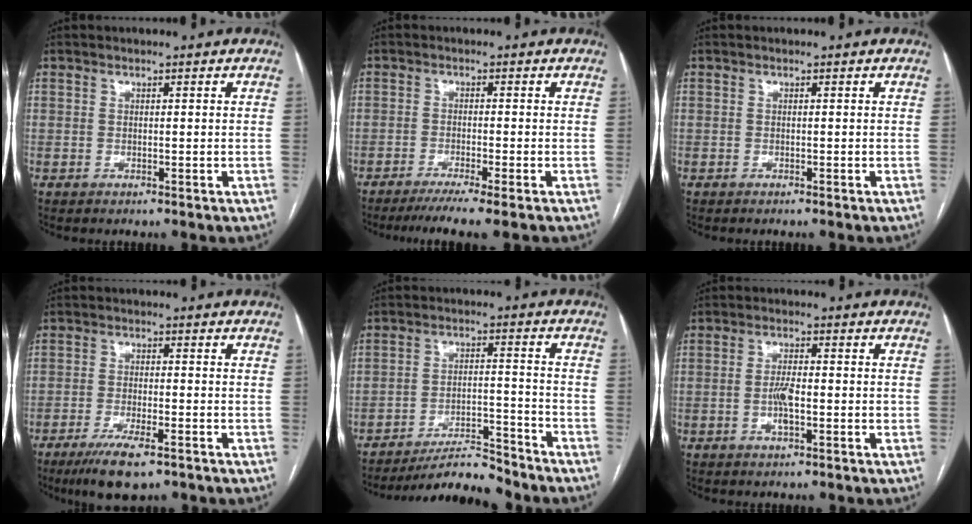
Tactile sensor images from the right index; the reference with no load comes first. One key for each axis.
{"total": 6.0, "fx": -4.6, "fy": -0.7, "fz": 3.9, "tx": -0.050, "ty": -0.013, "tz": -0.073}
{"total": 0.0}
{"total": 7.6, "fx": -4.9, "fy": 1.6, "fz": 5.6, "tx": -0.101, "ty": -0.016, "tz": -0.080}
{"total": 9.1, "fx": -8.8, "fy": 0.4, "fz": 2.4, "tx": -0.028, "ty": 0.005, "tz": -0.150}
{"total": 3.5, "fx": -0.8, "fy": 1.0, "fz": 3.3, "tx": -0.066, "ty": -0.001, "tz": -0.015}